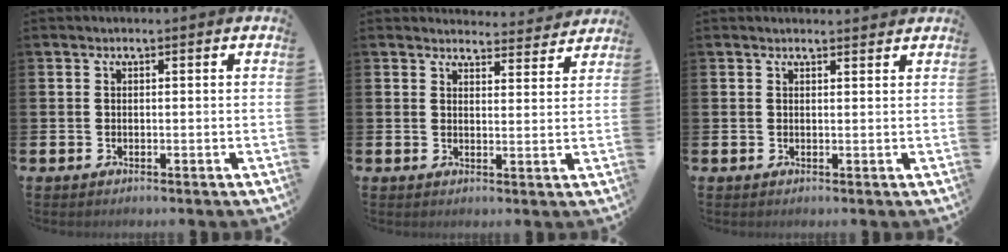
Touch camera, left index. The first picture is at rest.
{"total": 3.7, "force": [3.6, 0.6, -0.1], "torque": [0.005, -0.029, 0.063]}
{"total": 1.2, "force": [1.1, 0.1, 0.1], "torque": [0.008, -0.006, 0.018]}